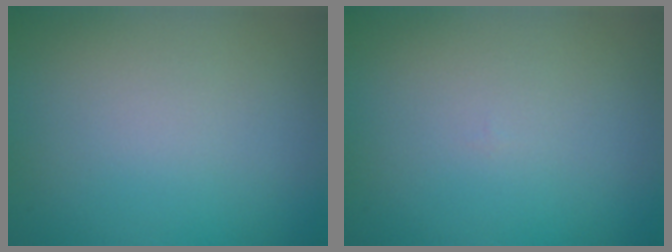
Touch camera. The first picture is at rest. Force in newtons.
{"total": 0.0}